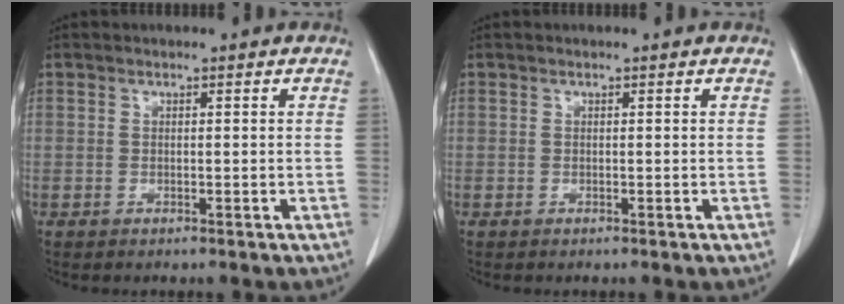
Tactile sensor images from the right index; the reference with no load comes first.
{"total": 0.0}